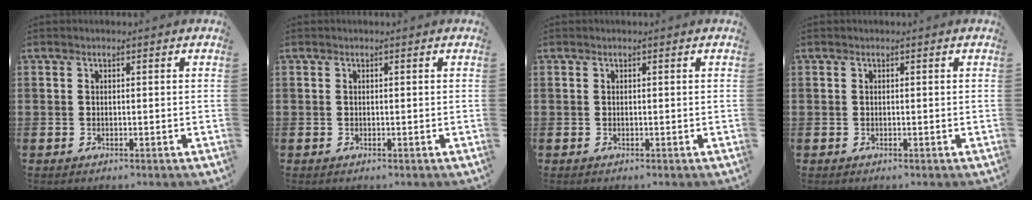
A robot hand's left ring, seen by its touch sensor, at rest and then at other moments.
{"total": 0.0}
{"total": 0.0}
{"total": 0.0}